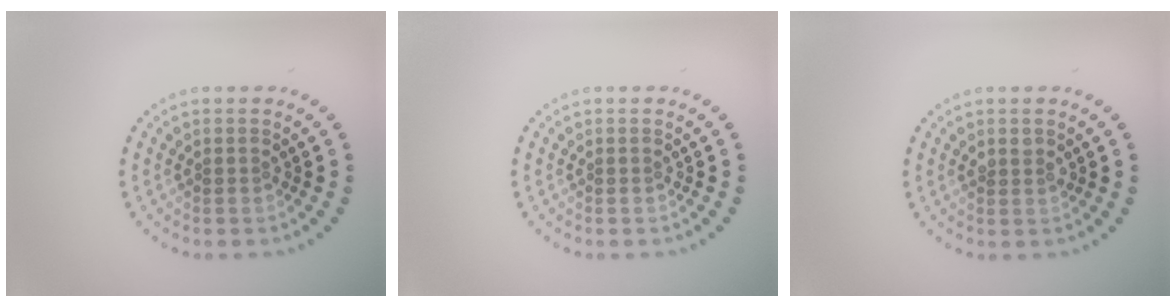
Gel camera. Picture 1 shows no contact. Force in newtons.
{"total": 0.0}
{"total": 1.1, "press": 1.1, "slide": 0.2}